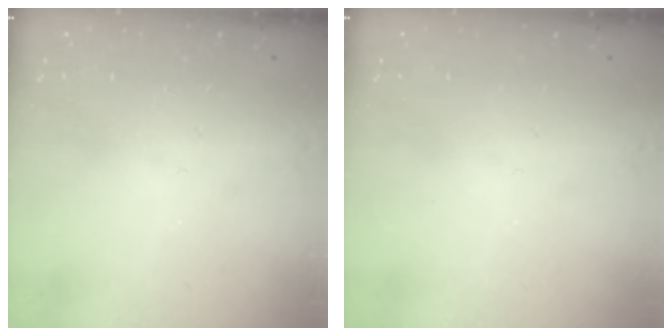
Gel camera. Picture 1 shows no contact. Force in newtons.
{"total": 0.0}